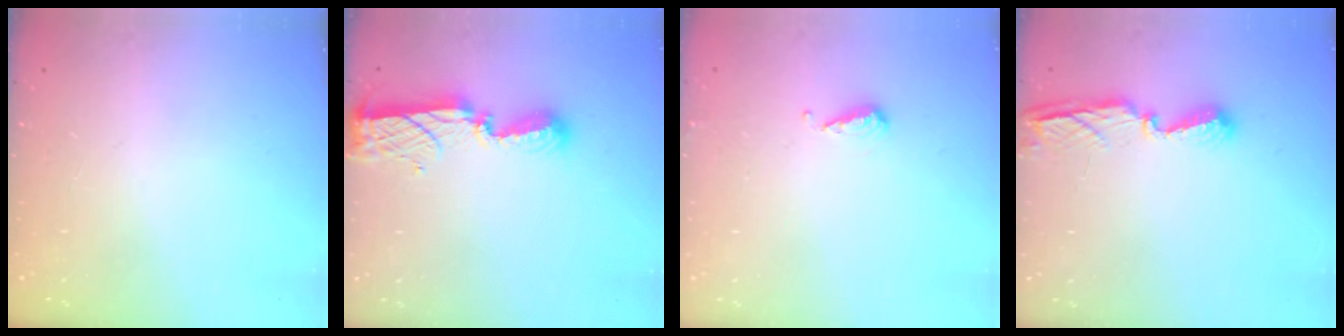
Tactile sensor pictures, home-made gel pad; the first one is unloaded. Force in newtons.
{"total": 8.4, "press": 8.4, "slide": 0.8}
{"total": 3.8, "press": 3.7, "slide": 0.3}
{"total": 8.0, "press": 7.9, "slide": 1.0}